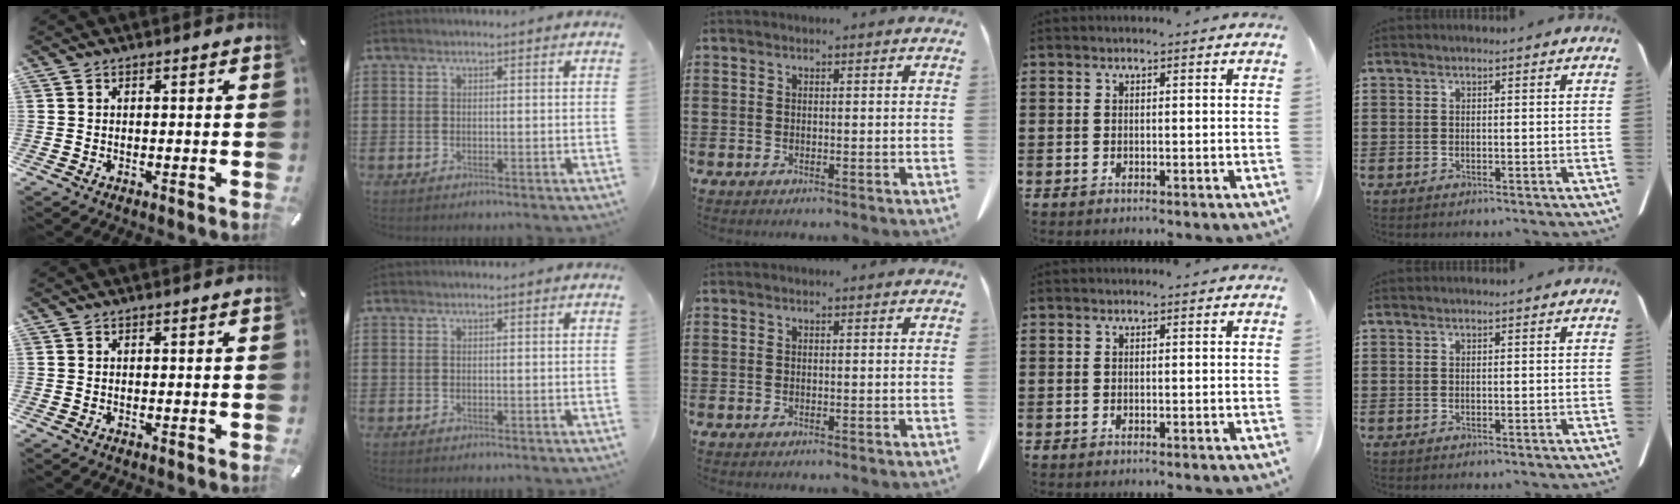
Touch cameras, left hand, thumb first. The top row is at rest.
{}